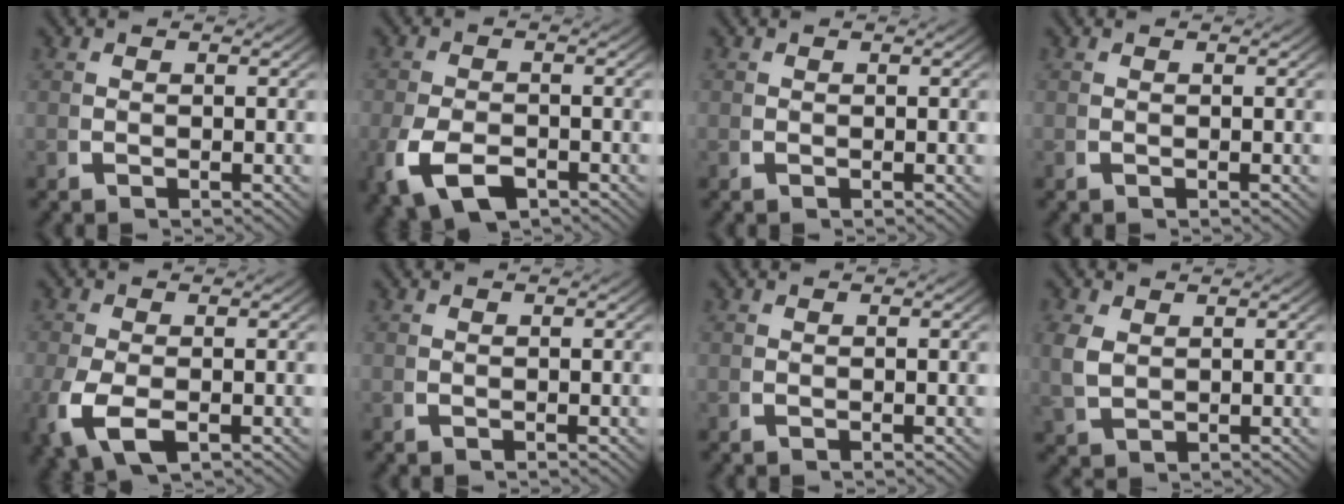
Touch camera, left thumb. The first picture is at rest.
{"total": 5.2, "force": [-2.6, 3.1, 3.3], "torque": [-0.086, -0.024, -0.031]}
{"total": 0.0}
{"total": 0.0}
{"total": 4.8, "force": [-1.6, 2.9, 3.5], "torque": [-0.107, -0.026, -0.010]}
{"total": 0.0}
{"total": 0.0}
{"total": 3.0, "force": [1.0, 2.2, 1.6], "torque": [-0.049, -0.012, 0.035]}